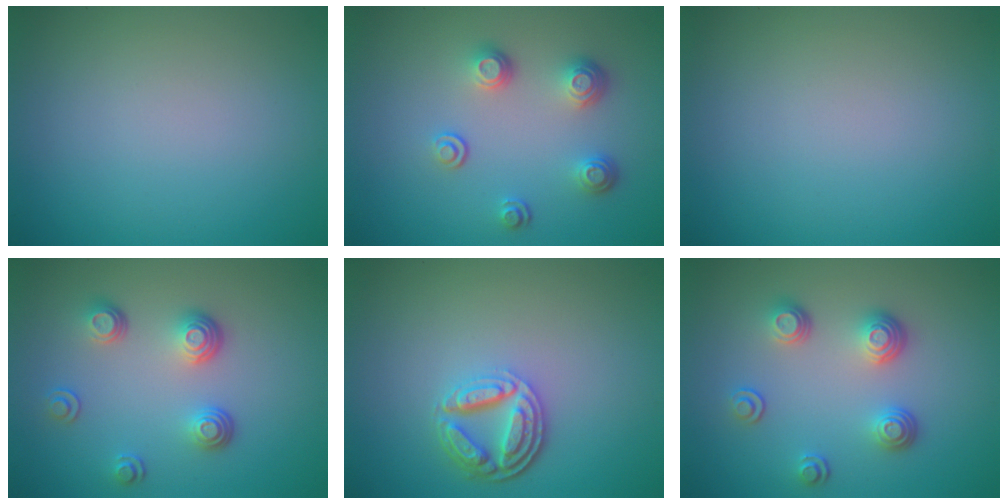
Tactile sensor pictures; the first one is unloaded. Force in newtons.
{"total": 3.1, "press": 2.5, "slide": 1.9}
{"total": 0.0}
{"total": 3.5, "press": 2.6, "slide": 2.4}
{"total": 4.1, "press": 3.2, "slide": 2.6}
{"total": 3.4, "press": 2.7, "slide": 2.1}